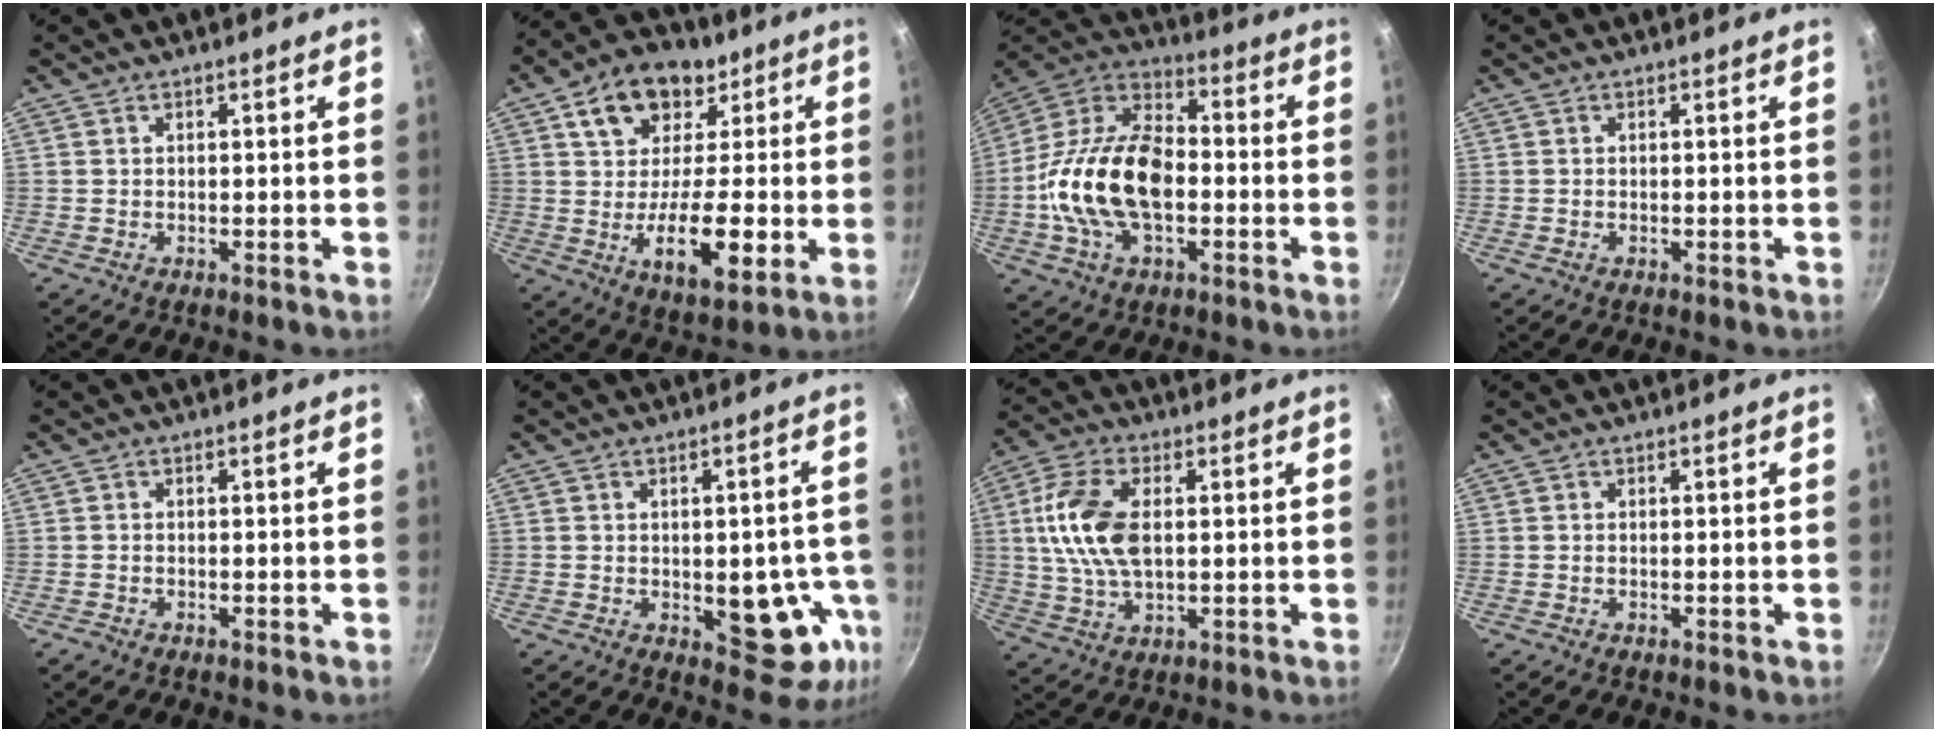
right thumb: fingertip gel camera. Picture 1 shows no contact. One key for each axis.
{"total": 18.6, "fx": 2.5, "fy": 13.1, "fz": 13.0, "tx": -0.172, "ty": 0.000, "tz": 0.036}
{"total": 20.6, "fx": -2.9, "fy": 12.2, "fz": 16.4, "tx": -0.288, "ty": 0.040, "tz": -0.067}
{"total": 0.0}
{"total": 0.7, "fx": -0.5, "fy": 0.3, "fz": 0.2, "tx": -0.010, "ty": 0.004, "tz": -0.011}
{"total": 12.0, "fx": -2.4, "fy": 6.4, "fz": 9.8, "tx": -0.060, "ty": 0.001, "tz": -0.023}
{"total": 13.0, "fx": 1.7, "fy": 7.3, "fz": 10.6, "tx": -0.200, "ty": 0.008, "tz": 0.027}
{"total": 0.0}